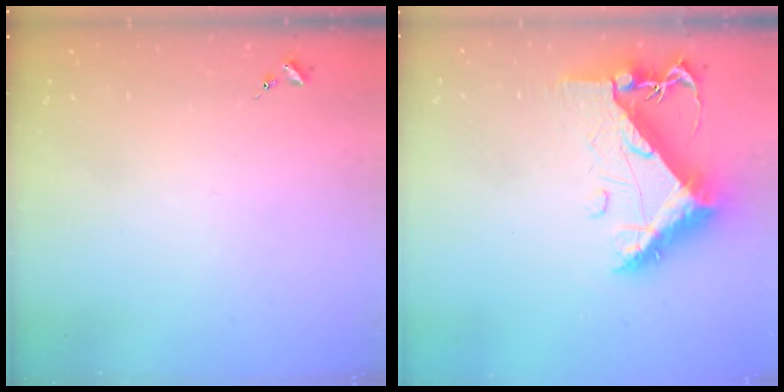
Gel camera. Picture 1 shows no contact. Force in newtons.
{"total": 11.3, "press": 11.3, "slide": 1.2}